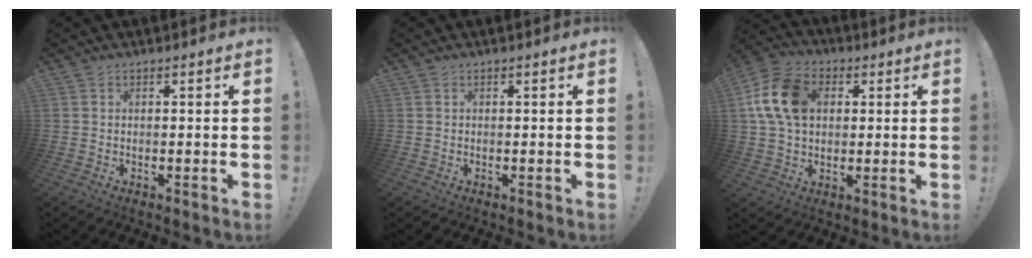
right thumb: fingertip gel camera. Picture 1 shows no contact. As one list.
[{"total": 0.0}, {"total": 15.6, "force": [3.3, 11.5, 10.0], "torque": [-0.175, 0.004, 0.066]}]